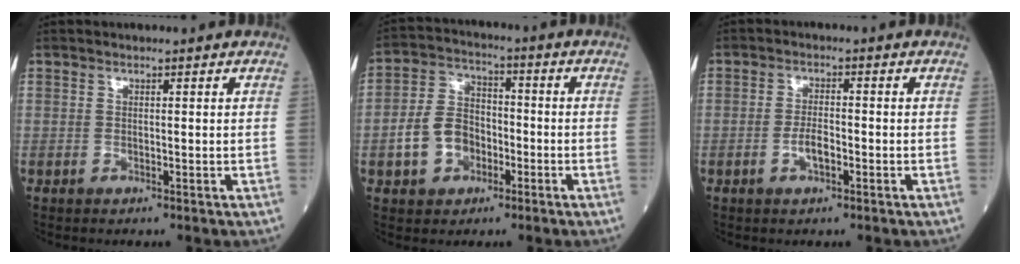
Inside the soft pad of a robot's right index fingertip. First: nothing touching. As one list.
[{"total": 8.0, "force": [-2.8, 6.0, 4.6], "torque": [-0.105, 0.020, -0.049]}, {"total": 3.0, "force": [-1.1, 1.0, 2.6], "torque": [-0.051, 0.003, -0.019]}]